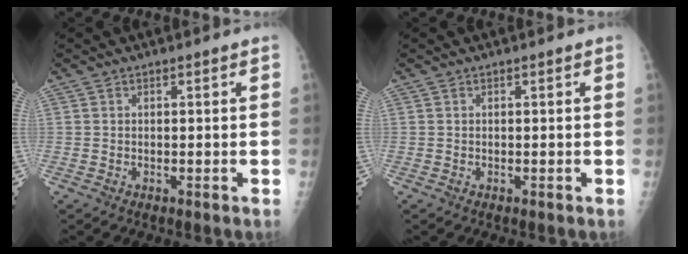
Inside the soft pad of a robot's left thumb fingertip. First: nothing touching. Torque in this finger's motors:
{"motor_torque": [0.03, 0.02, 0.02, -0.02, 0.00]}